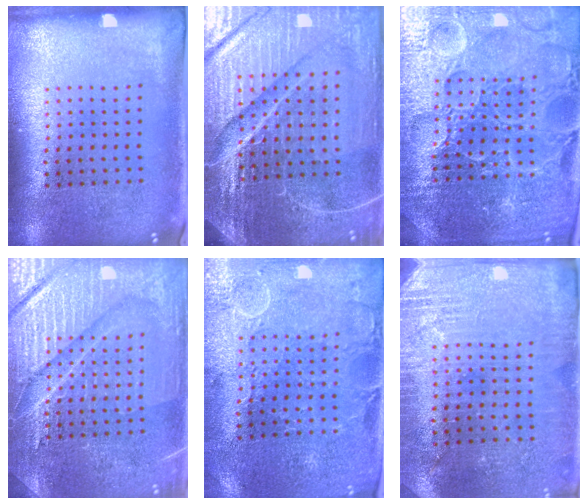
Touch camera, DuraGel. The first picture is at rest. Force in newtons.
{"total": 6.5, "press": 5.8, "slide": 3.0}
{"total": 5.5, "press": 5.1, "slide": 2.0}
{"total": 6.7, "press": 6.7, "slide": 0.9}
{"total": 0.6, "press": 0.3, "slide": 0.5}
{"total": 2.8, "press": 2.7, "slide": 0.6}